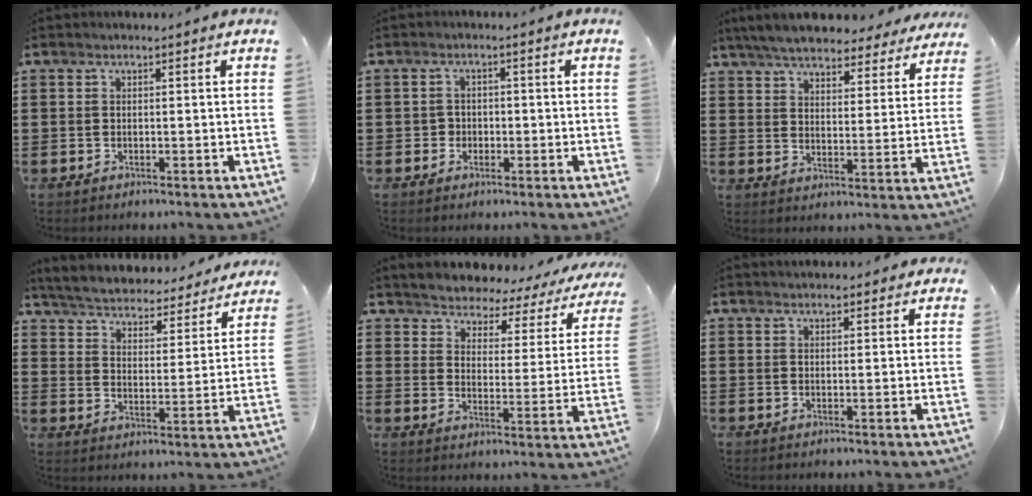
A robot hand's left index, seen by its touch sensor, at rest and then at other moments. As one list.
[{"total": 2.0, "force": [-0.6, 1.9, 0.5], "torque": [-0.015, 0.004, -0.015]}, {"total": 6.5, "force": [6.2, 0.7, 1.7], "torque": [-0.062, -0.027, 0.112]}, {"total": 4.0, "force": [3.9, -0.1, 0.4], "torque": [-0.032, -0.036, 0.058]}, {"total": 3.2, "force": [3.2, 0.4, -0.1], "torque": [-0.024, -0.033, 0.045]}, {"total": 1.8, "force": [1.7, 0.6, 0.2], "torque": [-0.008, 0.005, 0.033]}]